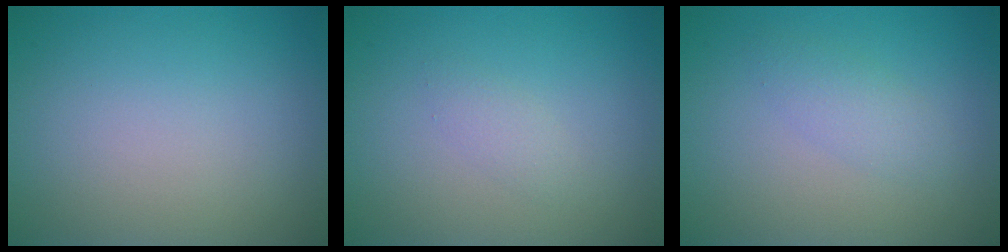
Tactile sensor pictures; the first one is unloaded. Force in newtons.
{"total": 1.1, "press": 1.1, "slide": 0.0}
{"total": 1.7, "press": 1.7, "slide": 0.0}